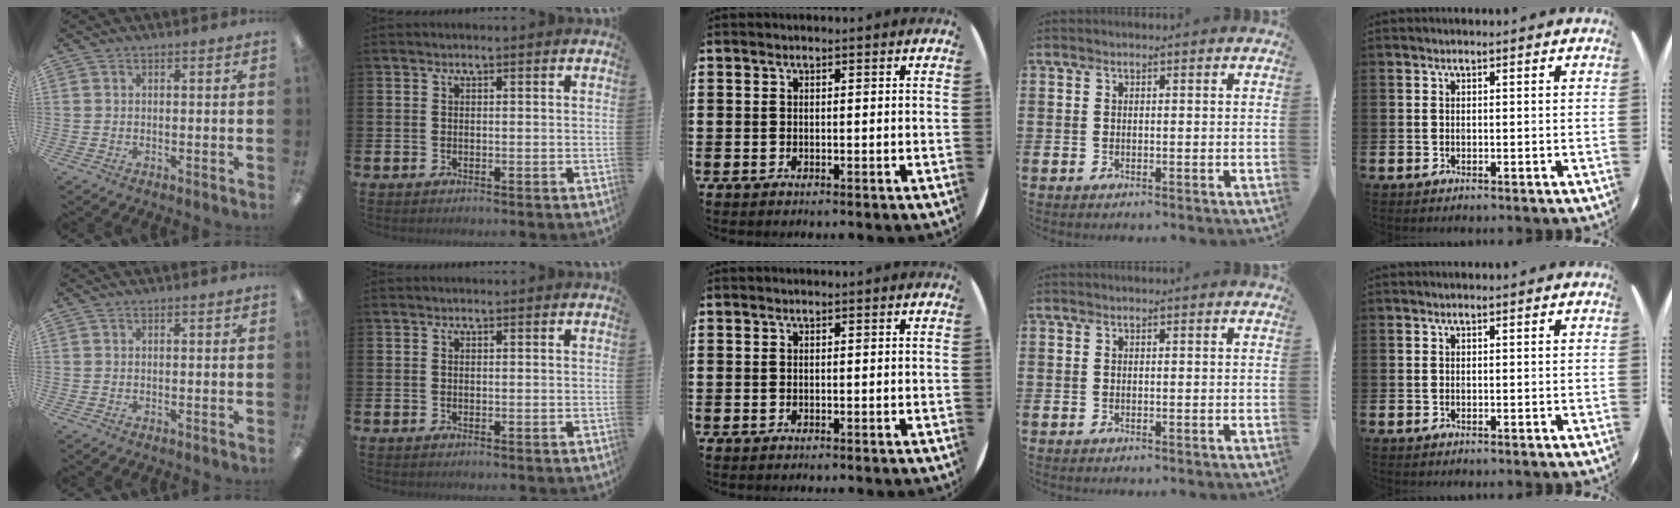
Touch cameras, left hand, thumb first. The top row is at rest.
{}